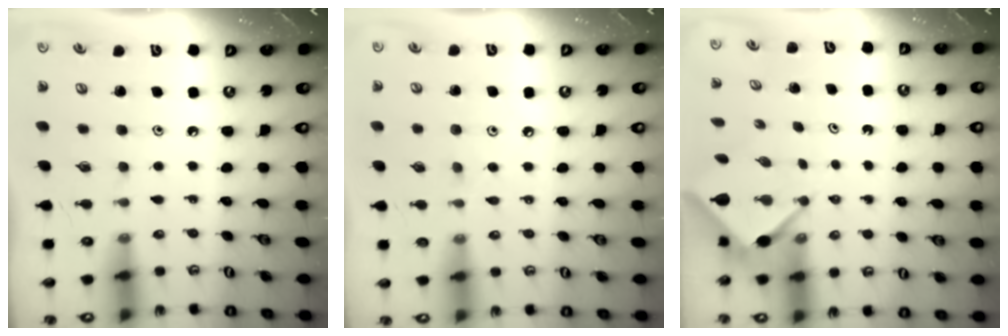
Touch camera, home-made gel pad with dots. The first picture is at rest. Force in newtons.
{"total": 4.4, "press": 4.4, "slide": 0.5}
{"total": 2.9, "press": 2.9, "slide": 0.2}